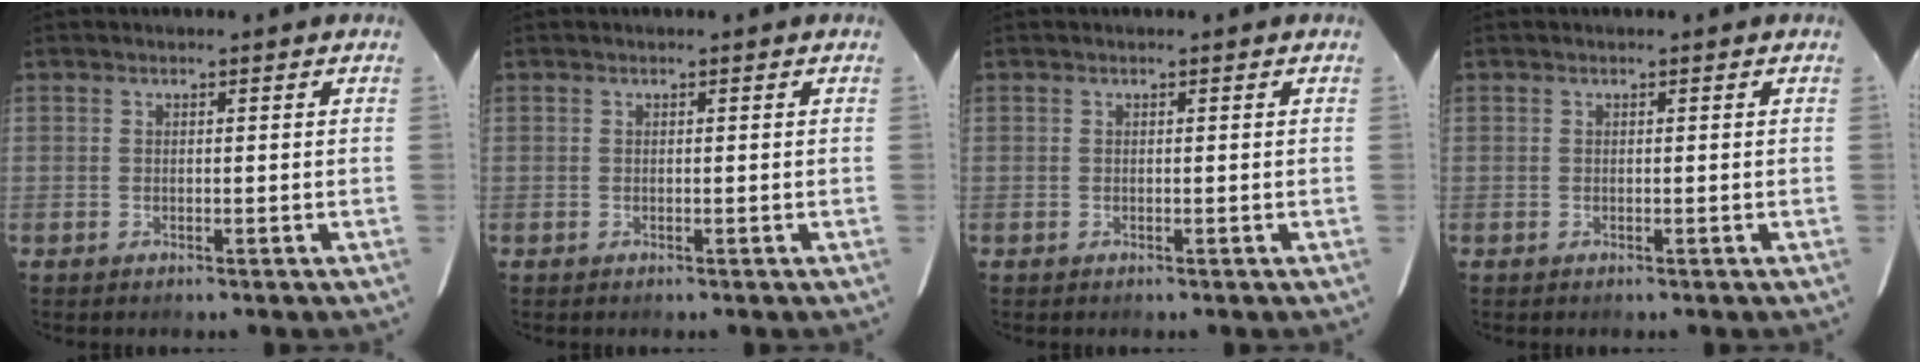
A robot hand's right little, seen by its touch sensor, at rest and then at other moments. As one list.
[{"total": 0.0}, {"total": 0.0}, {"total": 0.0}]